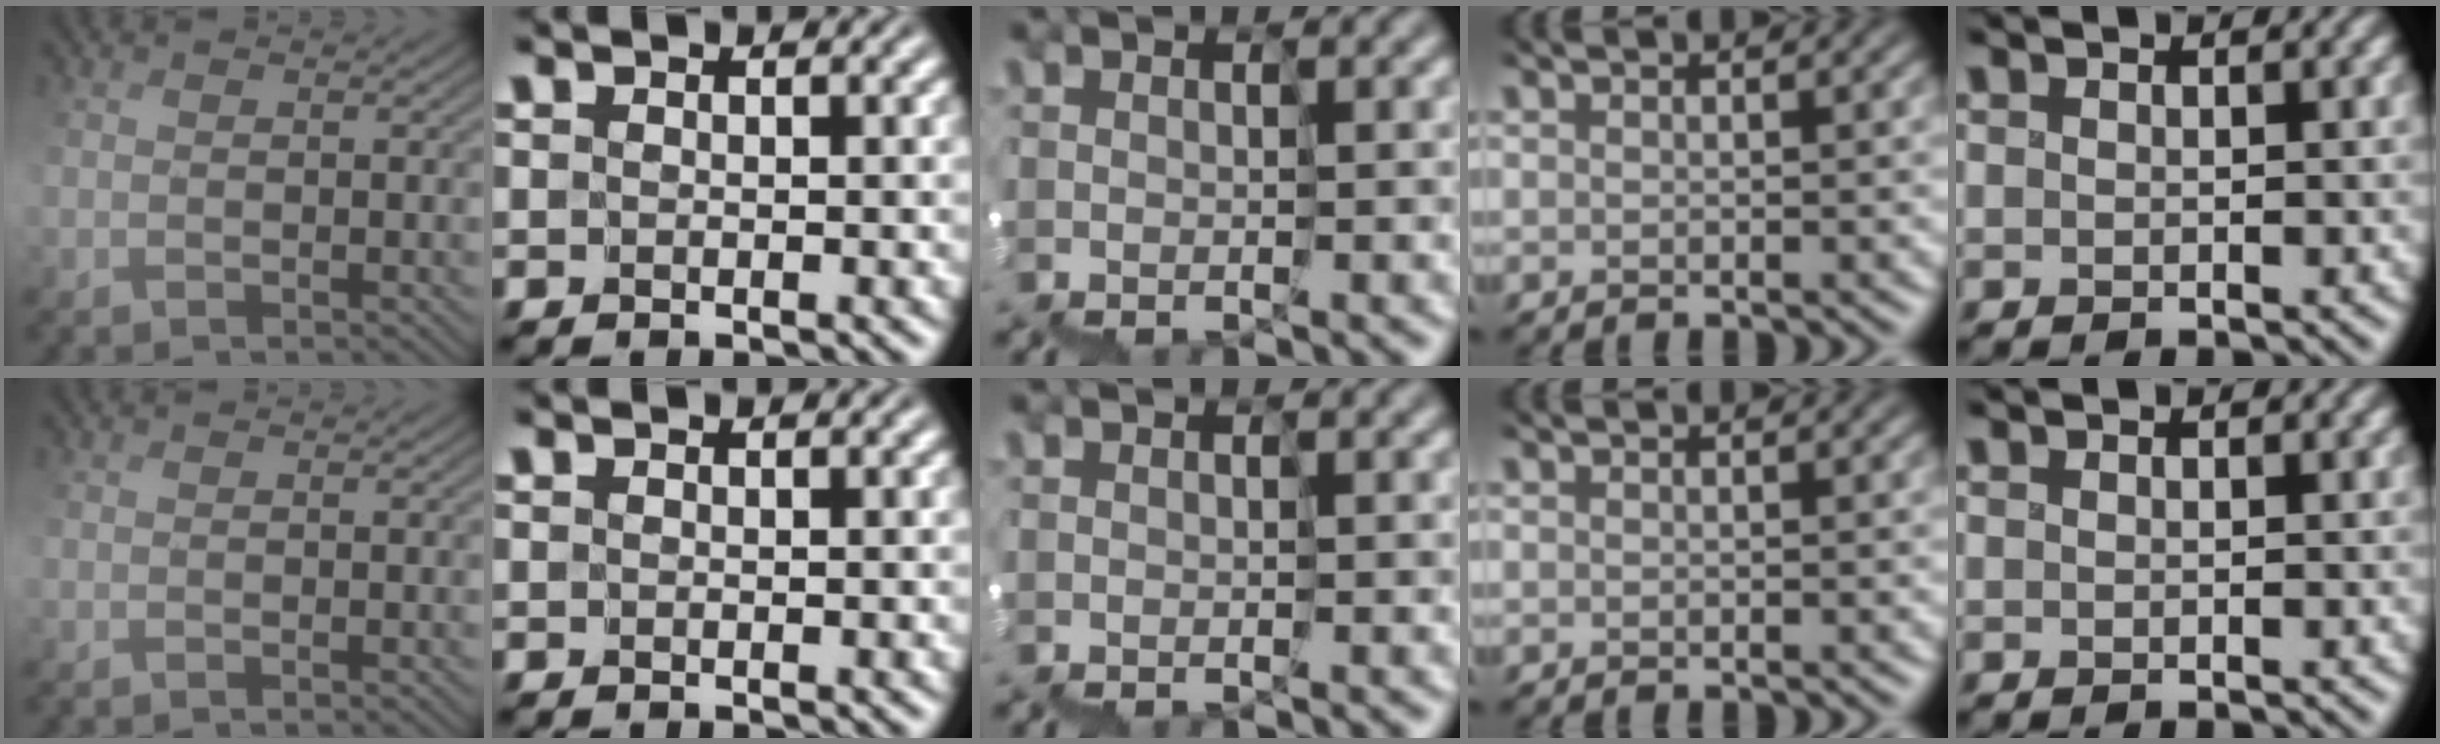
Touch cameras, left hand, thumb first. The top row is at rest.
{}